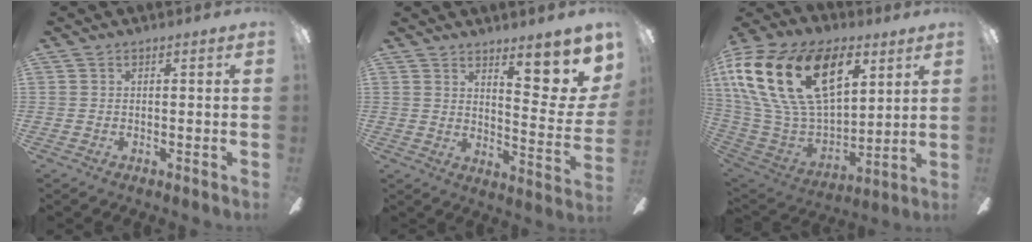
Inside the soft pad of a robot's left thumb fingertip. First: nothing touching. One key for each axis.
{"total": 13.5, "fx": 8.9, "fy": 3.8, "fz": 9.5, "tx": -0.113, "ty": -0.075, "tz": 0.143}
{"total": 28.7, "fx": 11.1, "fy": 17.0, "fz": 20.4, "tx": -0.415, "ty": -0.048, "tz": 0.196}